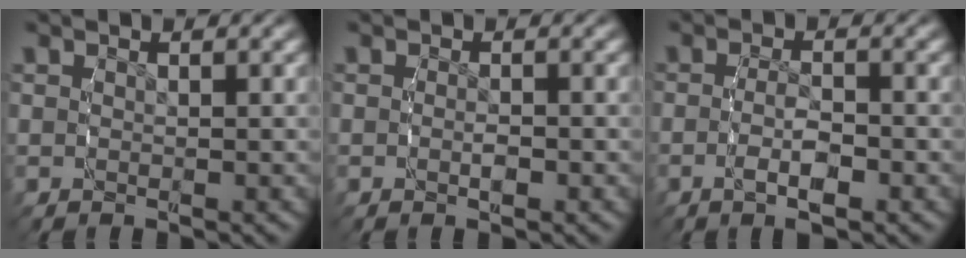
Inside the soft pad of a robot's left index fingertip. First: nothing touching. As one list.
[{"total": 0.8, "force": [-0.8, 0.0, 0.0], "torque": [-0.011, -0.005, -0.013]}, {"total": 2.7, "force": [-1.9, 0.8, 1.8], "torque": [-0.040, -0.004, -0.038]}]